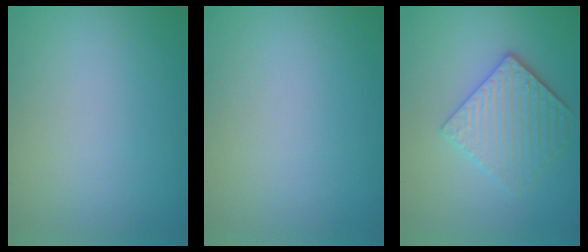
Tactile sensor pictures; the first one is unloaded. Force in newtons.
{"total": 0.0}
{"total": 4.1, "press": 3.5, "slide": 2.2}